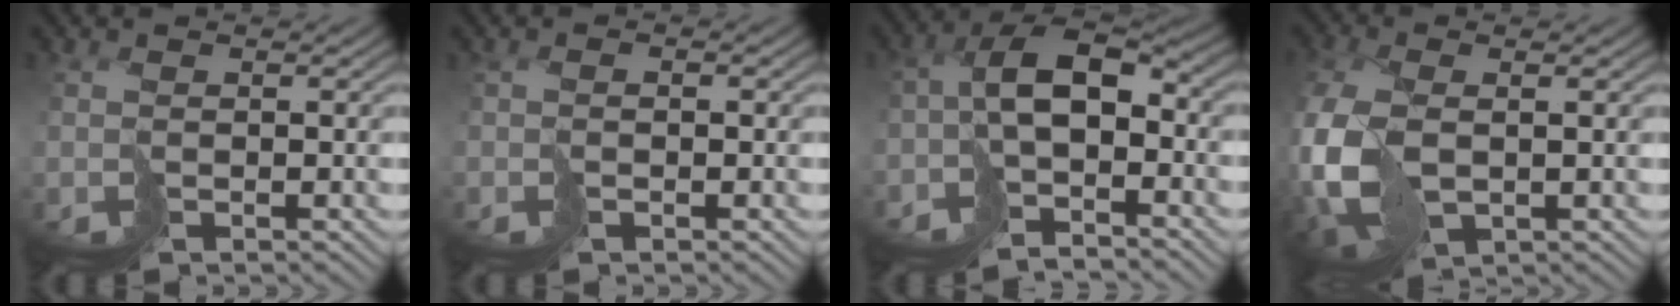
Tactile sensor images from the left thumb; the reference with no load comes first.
{"total": 0.7, "force": [-0.4, 0.3, 0.6], "torque": [-0.012, 0.000, -0.007]}
{"total": 7.8, "force": [-3.1, 3.7, 6.2], "torque": [-0.108, 0.005, -0.061]}
{"total": 11.5, "force": [-2.3, 7.0, 8.8], "torque": [-0.258, -0.036, -0.028]}